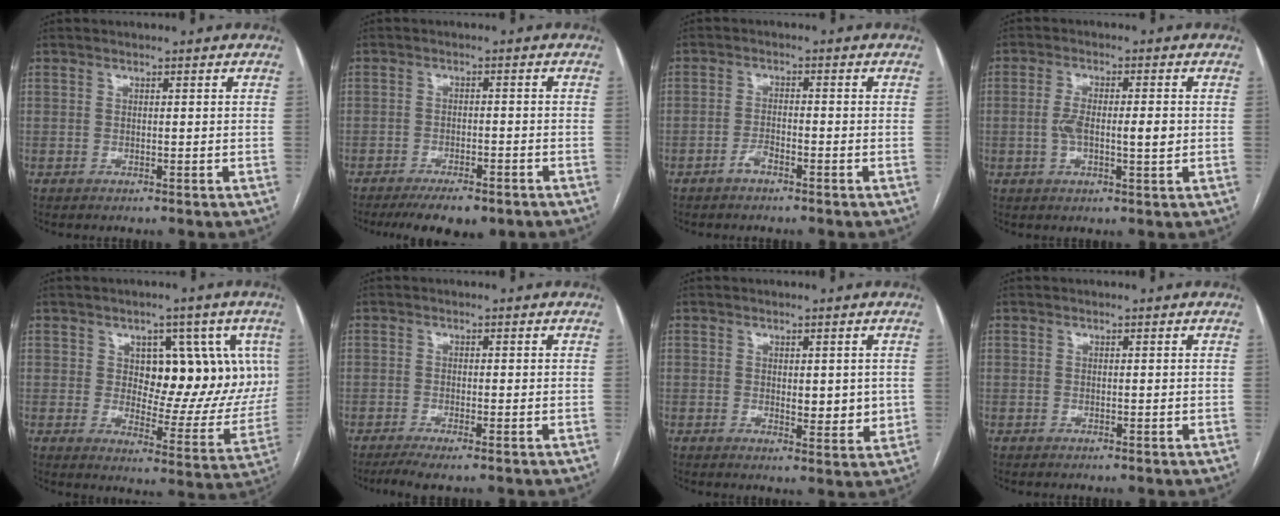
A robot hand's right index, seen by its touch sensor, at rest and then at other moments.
{"total": 7.2, "force": [-5.4, 2.4, 4.1], "torque": [-0.056, -0.006, -0.081]}
{"total": 2.1, "force": [-1.5, 0.5, 1.3], "torque": [-0.024, 0.002, -0.028]}
{"total": 6.1, "force": [-0.3, 1.7, 5.9], "torque": [-0.110, 0.007, -0.005]}
{"total": 13.7, "force": [3.8, 7.4, 11.0], "torque": [-0.129, 0.013, 0.064]}
{"total": 3.4, "force": [-2.4, 0.2, 2.5], "torque": [-0.046, -0.008, -0.043]}
{"total": 4.3, "force": [0.4, 2.1, 3.8], "torque": [-0.045, -0.010, 0.011]}
{"total": 0.0}